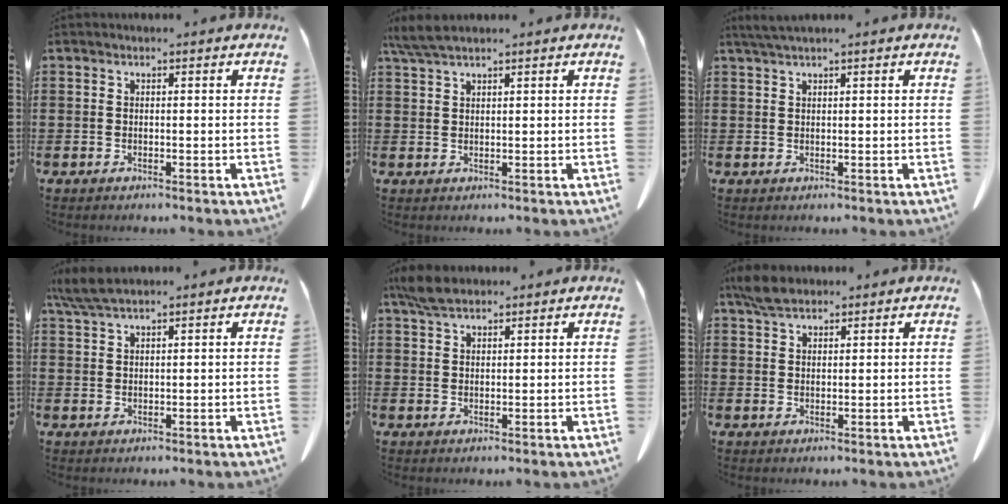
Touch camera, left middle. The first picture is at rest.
{"total": 3.5, "force": [2.6, 0.3, 2.2], "torque": [-0.050, 0.001, 0.050]}
{"total": 1.7, "force": [1.3, -0.1, 1.0], "torque": [-0.022, -0.001, 0.025]}
{"total": 4.1, "force": [3.2, 0.5, 2.6], "torque": [-0.058, 0.000, 0.060]}
{"total": 4.1, "force": [3.1, 1.4, 2.2], "torque": [-0.051, 0.003, 0.059]}
{"total": 4.0, "force": [3.2, 1.5, 2.1], "torque": [-0.048, 0.004, 0.060]}